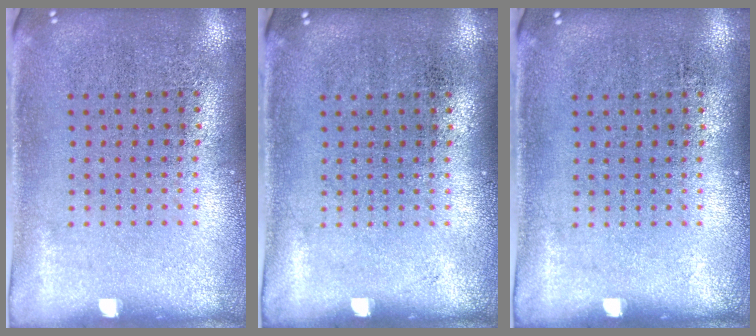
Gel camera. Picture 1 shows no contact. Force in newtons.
{"total": 0.0}
{"total": 0.0}